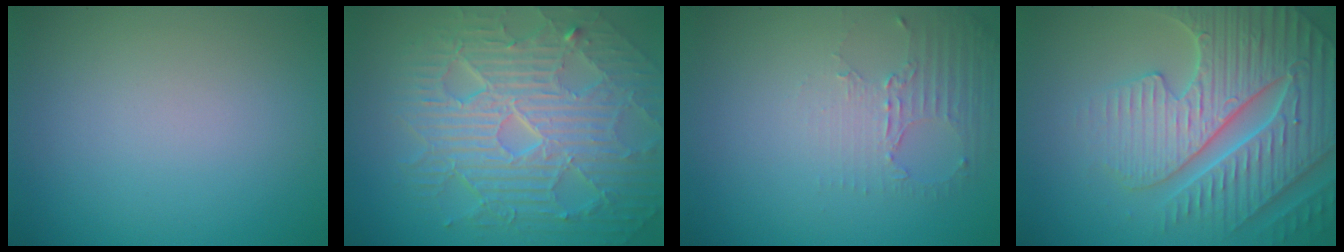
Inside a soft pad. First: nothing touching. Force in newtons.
{"total": 10.2, "press": 6.6, "slide": 7.7}
{"total": 2.7, "press": 1.9, "slide": 1.9}
{"total": 7.6, "press": 7.4, "slide": 1.8}